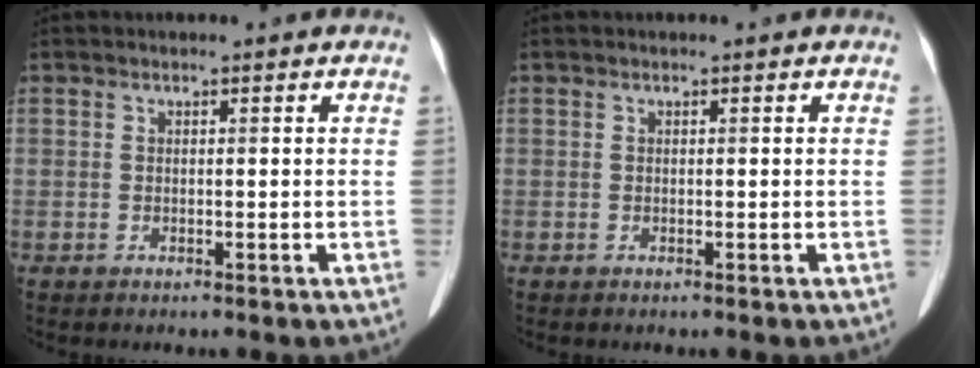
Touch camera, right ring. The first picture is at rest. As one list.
[{"total": 0.0}]